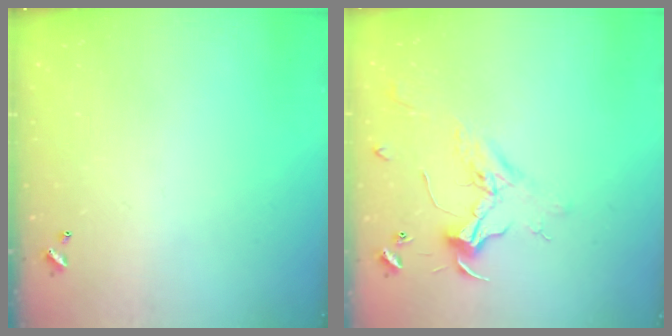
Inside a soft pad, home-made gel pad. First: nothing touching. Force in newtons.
{"total": 2.4, "press": 2.3, "slide": 0.8}